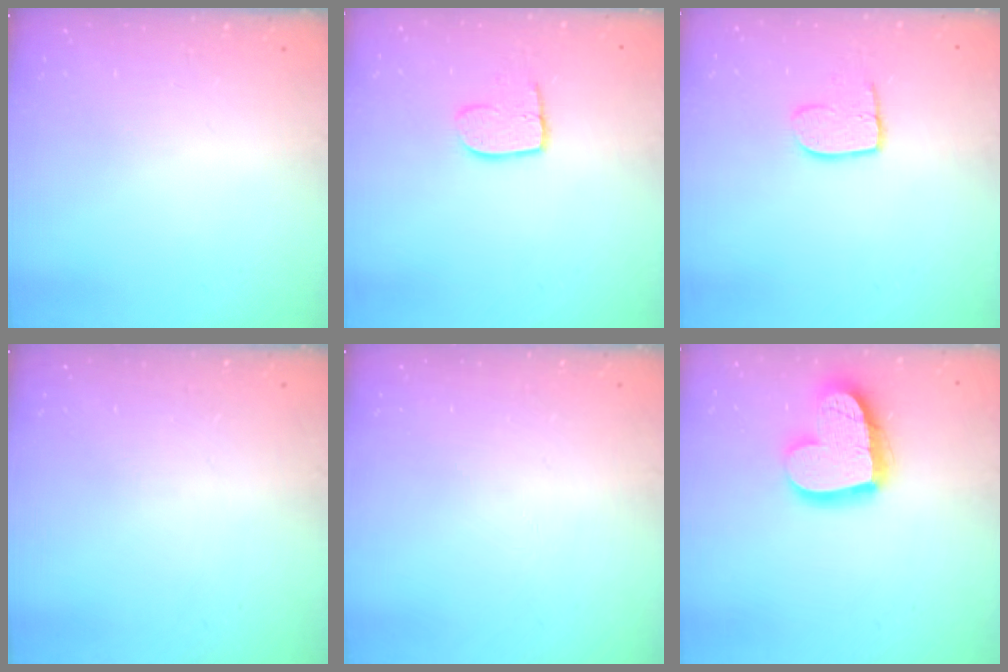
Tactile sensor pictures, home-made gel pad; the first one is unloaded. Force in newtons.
{"total": 8.1, "press": 8.0, "slide": 0.6}
{"total": 8.1, "press": 8.0, "slide": 0.6}
{"total": 0.0}
{"total": 0.0}
{"total": 16.9, "press": 16.9, "slide": 1.6}